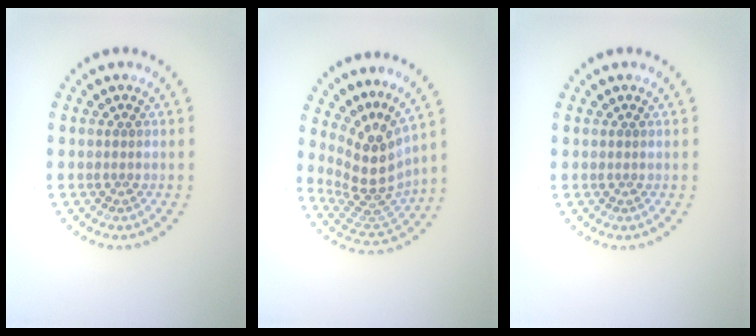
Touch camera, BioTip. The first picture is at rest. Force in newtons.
{"total": 4.4, "press": 3.1, "slide": 3.1}
{"total": 0.0}